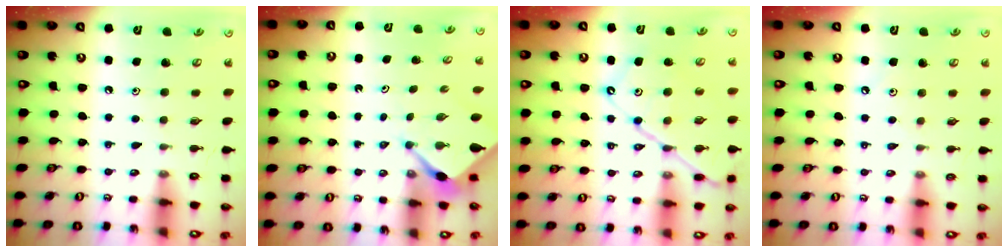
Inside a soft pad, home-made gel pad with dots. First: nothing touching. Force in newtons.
{"total": 2.2, "press": 2.2, "slide": 0.3}
{"total": 13.8, "press": 13.7, "slide": 1.5}
{"total": 2.9, "press": 2.9, "slide": 0.4}